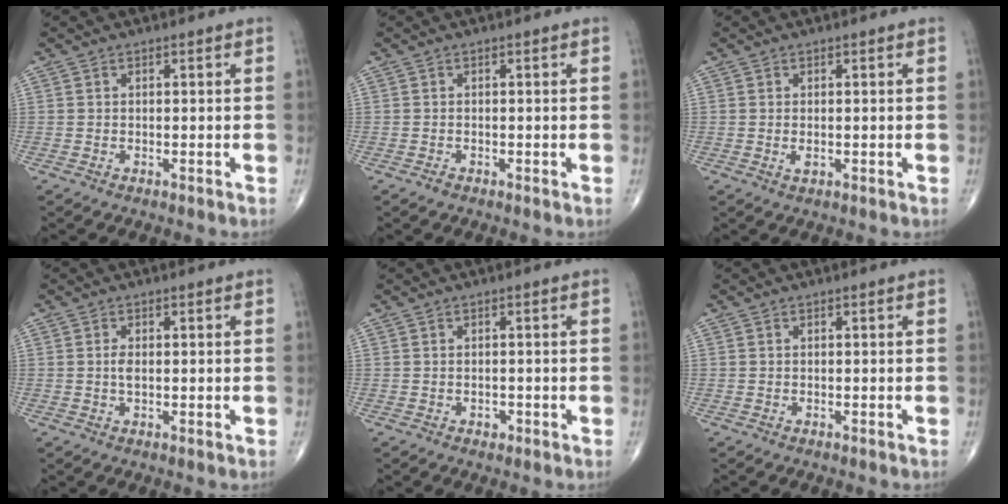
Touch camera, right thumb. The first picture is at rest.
{"total": 0.6, "force": [-0.3, 0.3, 0.4], "torque": [-0.007, -0.002, -0.008]}
{"total": 1.2, "force": [0.0, 0.6, 1.0], "torque": [-0.018, -0.004, 0.001]}
{"total": 1.8, "force": [0.2, 0.8, 1.6], "torque": [-0.032, -0.002, 0.002]}
{"total": 1.1, "force": [-0.4, 0.8, 0.6], "torque": [-0.006, 0.001, -0.005]}
{"total": 0.0}